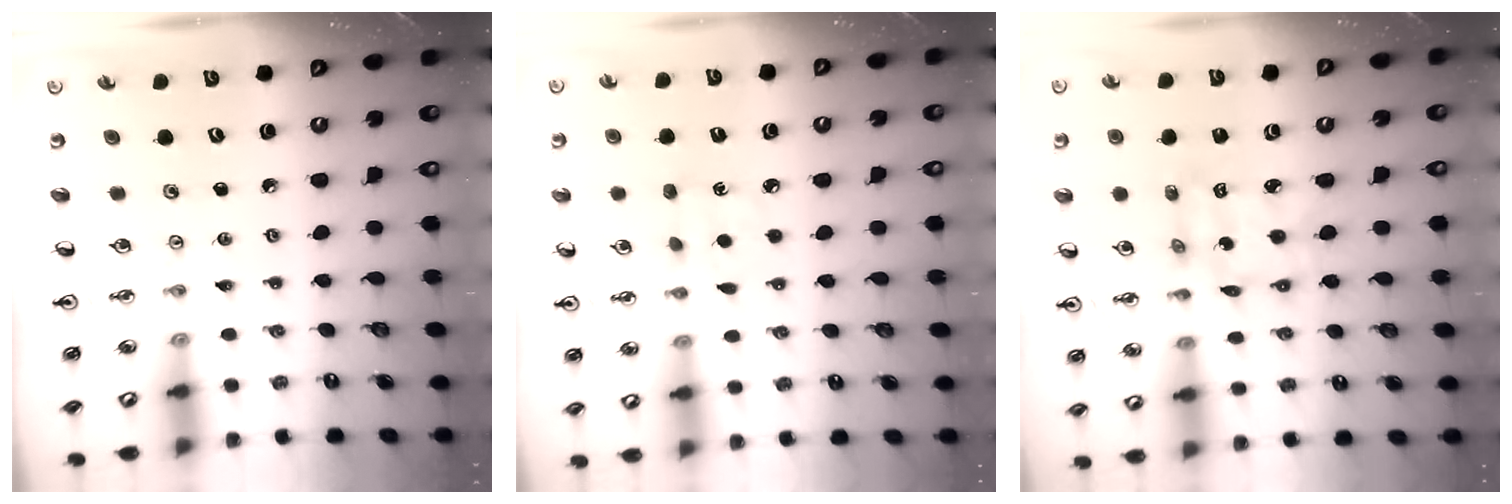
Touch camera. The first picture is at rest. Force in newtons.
{"total": 5.0, "press": 4.9, "slide": 0.6}
{"total": 8.2, "press": 8.2, "slide": 0.6}